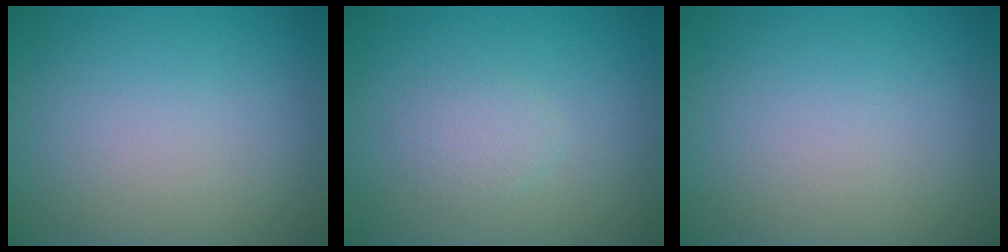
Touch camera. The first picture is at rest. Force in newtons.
{"total": 1.4, "press": 1.4, "slide": 0.0}
{"total": 0.0}